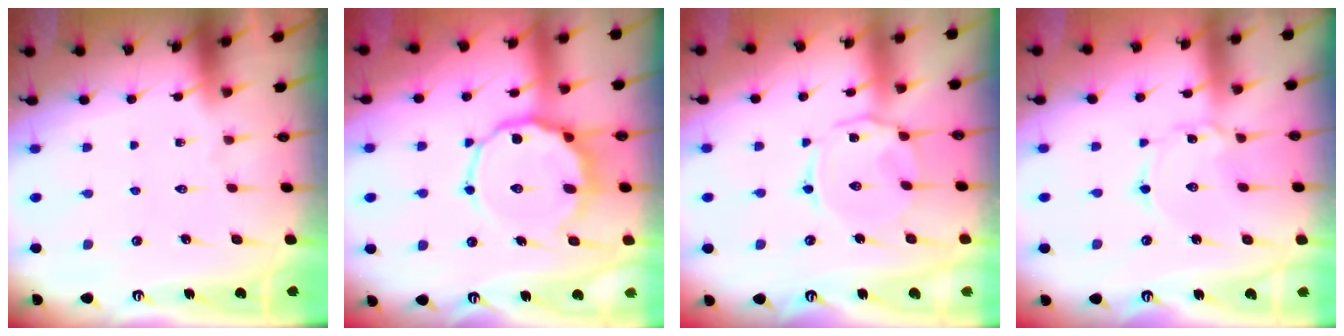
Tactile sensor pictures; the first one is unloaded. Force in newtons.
{"total": 10.3, "press": 10.2, "slide": 1.8}
{"total": 5.0, "press": 5.0, "slide": 0.5}
{"total": 2.3, "press": 2.3, "slide": 0.2}